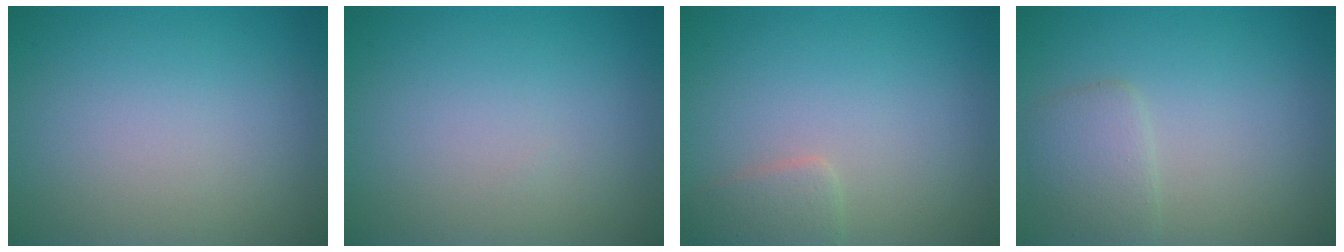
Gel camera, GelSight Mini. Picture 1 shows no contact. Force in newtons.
{"total": 0.0}
{"total": 1.7, "press": 1.7, "slide": 0.1}
{"total": 2.2, "press": 2.2, "slide": 0.1}